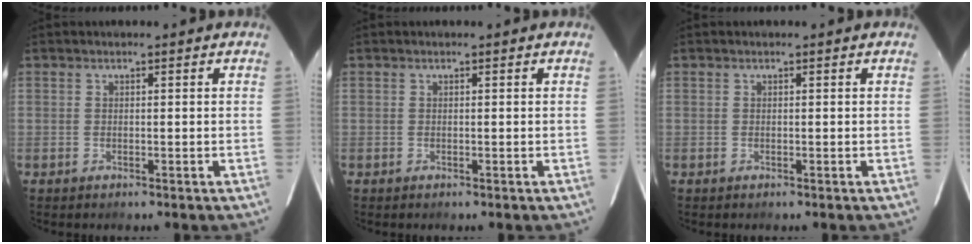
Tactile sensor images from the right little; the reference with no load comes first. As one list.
[{"total": 0.0}, {"total": 0.0}]